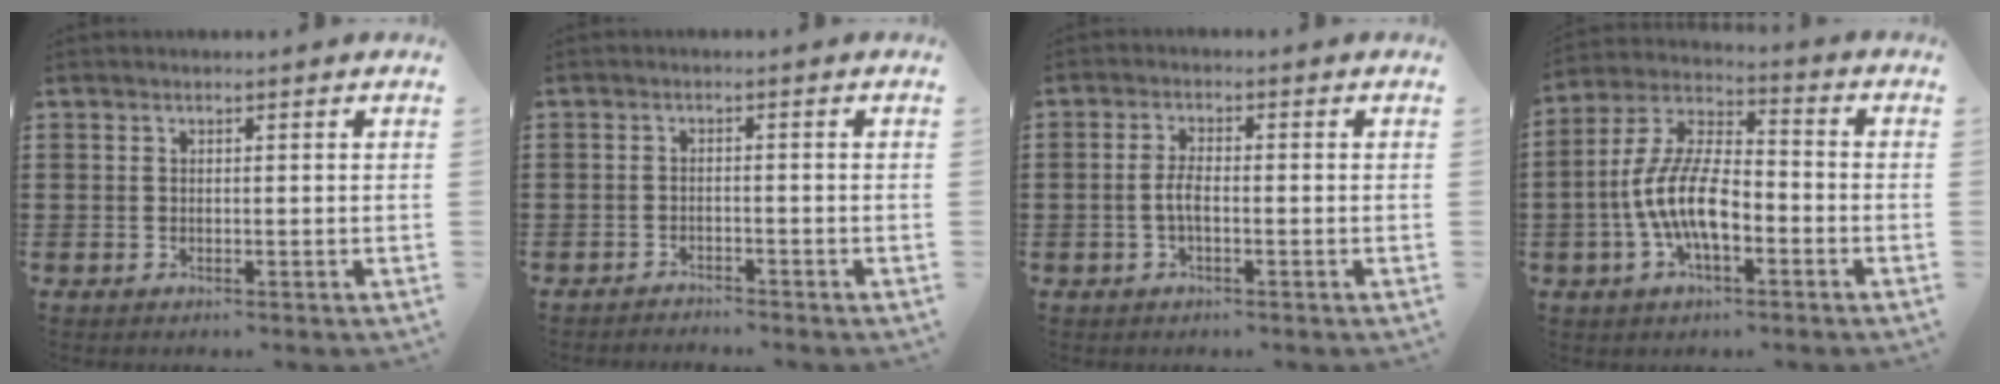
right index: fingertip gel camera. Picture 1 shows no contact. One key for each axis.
{"total": 1.8, "fx": -1.7, "fy": 0.1, "fz": -0.2, "tx": -0.002, "ty": 0.003, "tz": -0.040}
{"total": 2.8, "fx": -0.7, "fy": 0.9, "fz": 2.6, "tx": -0.062, "ty": -0.002, "tz": -0.018}
{"total": 10.9, "fx": -3.5, "fy": 4.8, "fz": 9.2, "tx": -0.217, "ty": -0.003, "tz": -0.071}